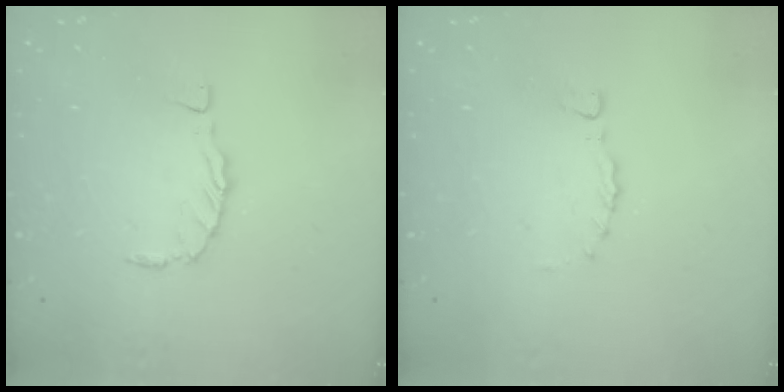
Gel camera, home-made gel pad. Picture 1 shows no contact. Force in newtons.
{"total": 0.0}